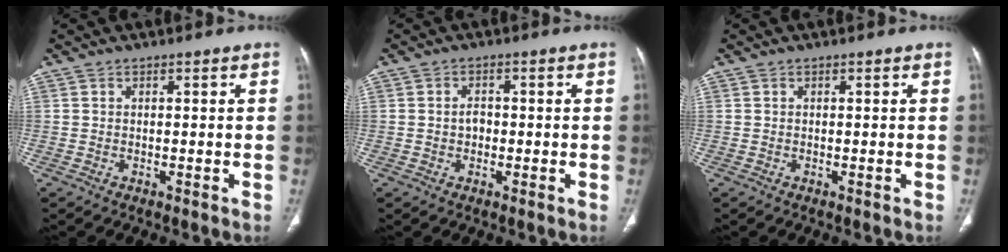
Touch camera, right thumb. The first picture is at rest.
{"total": 4.4, "force": [-0.3, 3.2, 3.0], "torque": [-0.045, 0.011, -0.007]}
{"total": 0.0}